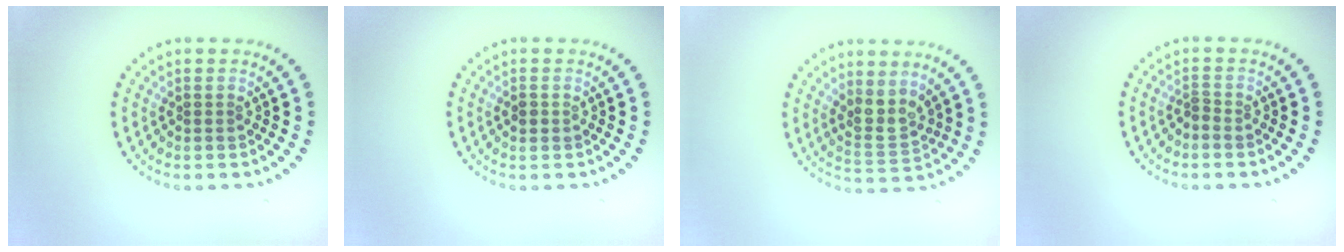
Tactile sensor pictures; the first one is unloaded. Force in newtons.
{"total": 1.2, "press": 1.2, "slide": 0.1}
{"total": 2.5, "press": 2.0, "slide": 1.5}
{"total": 0.6, "press": 0.4, "slide": 0.5}